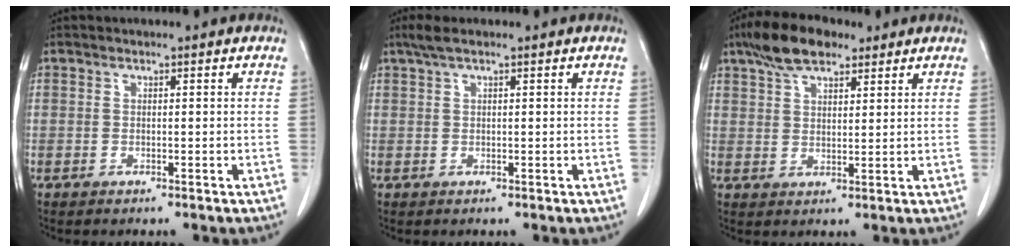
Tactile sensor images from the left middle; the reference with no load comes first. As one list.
[{"total": 2.5, "force": [1.7, 0.3, 1.8], "torque": [-0.043, 0.018, 0.033]}, {"total": 8.1, "force": [5.7, 3.1, 4.9], "torque": [-0.095, 0.020, 0.103]}]